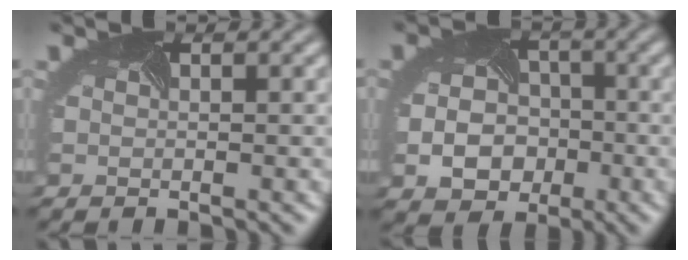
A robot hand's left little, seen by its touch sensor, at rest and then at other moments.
{"total": 6.1, "force": [-2.1, 4.9, 3.0], "torque": [-0.051, -0.023, -0.024]}